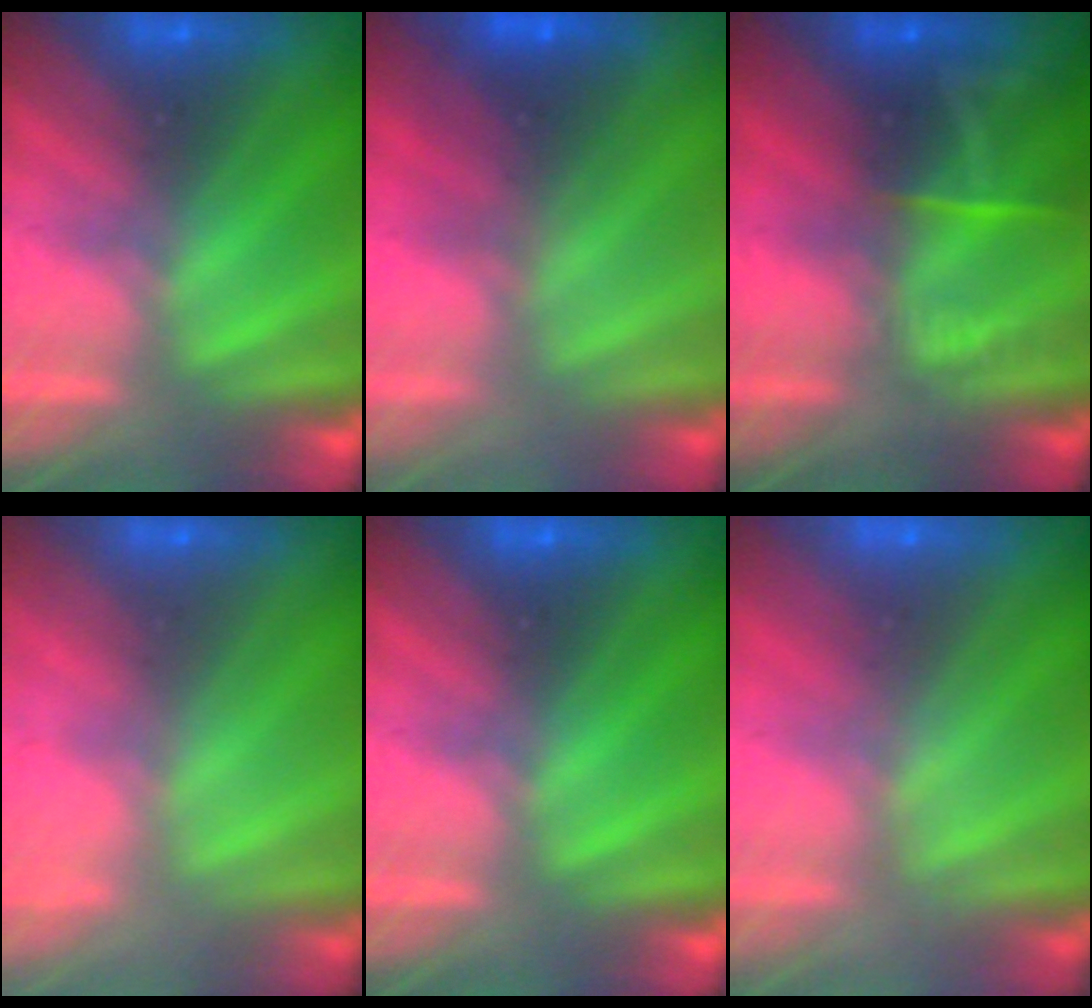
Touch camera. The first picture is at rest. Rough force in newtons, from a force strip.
{"total": 2.1}
{"total": 9.1}
{"total": 2.1}
{"total": 0.0}
{"total": 1.5}